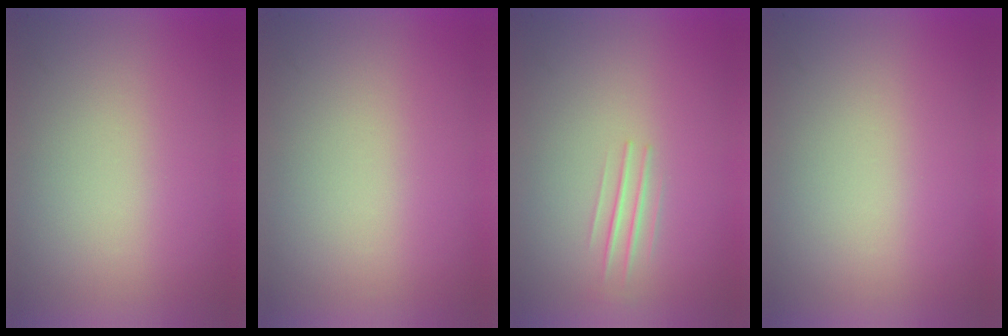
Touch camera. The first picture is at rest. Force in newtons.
{"total": 0.0}
{"total": 1.3}
{"total": 0.0}